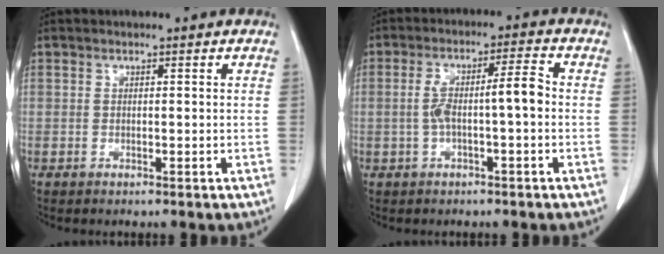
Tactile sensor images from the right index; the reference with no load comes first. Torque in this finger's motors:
{"motor_torque": [0.23, 0.05, 0.19, 0.09]}